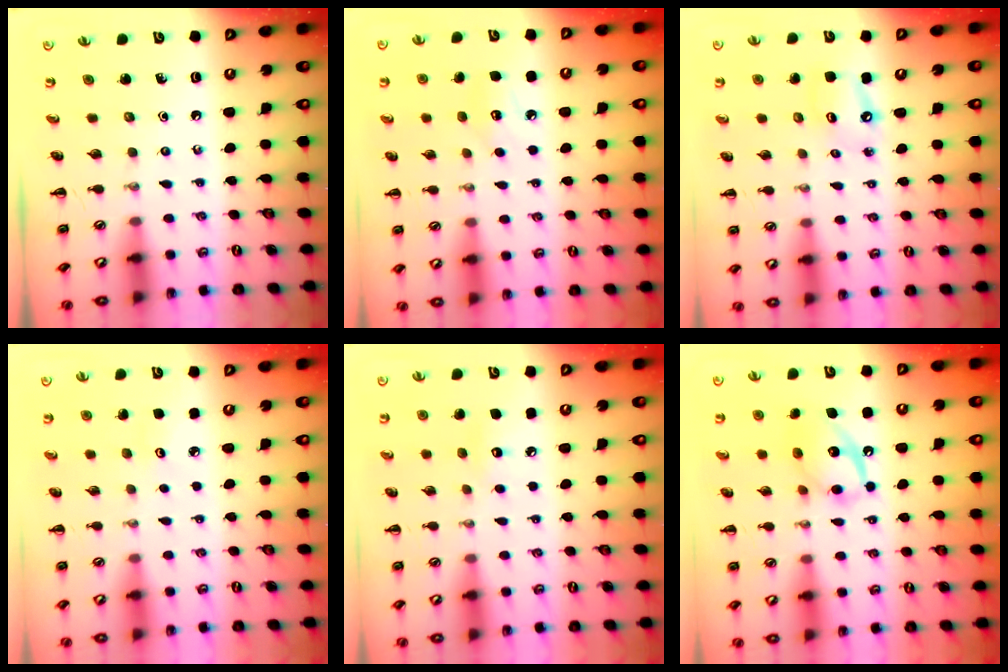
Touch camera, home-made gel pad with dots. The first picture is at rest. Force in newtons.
{"total": 8.2, "press": 8.0, "slide": 1.8}
{"total": 6.1, "press": 6.0, "slide": 1.2}
{"total": 2.8, "press": 2.7, "slide": 0.8}
{"total": 6.2, "press": 6.0, "slide": 1.8}
{"total": 13.1, "press": 13.0, "slide": 1.5}